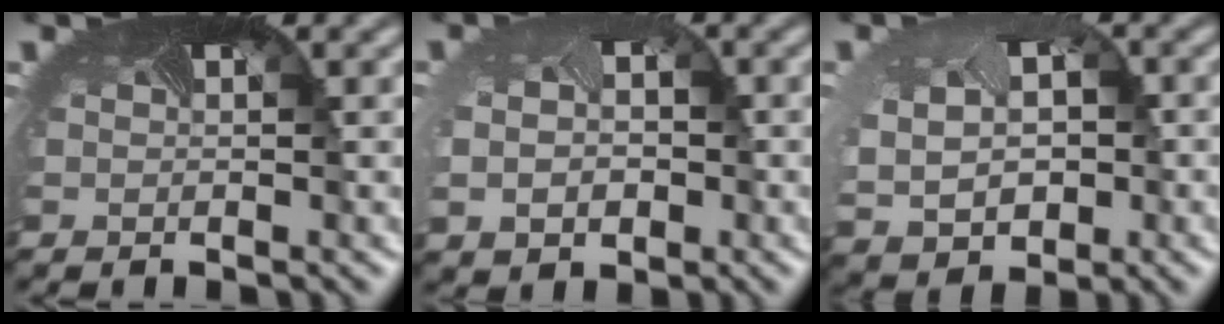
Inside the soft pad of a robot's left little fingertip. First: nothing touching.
{"total": 4.2, "force": [-0.4, 3.3, 2.6], "torque": [-0.057, -0.015, 0.008]}
{"total": 6.3, "force": [-0.5, 5.1, 3.5], "torque": [-0.082, -0.031, 0.009]}